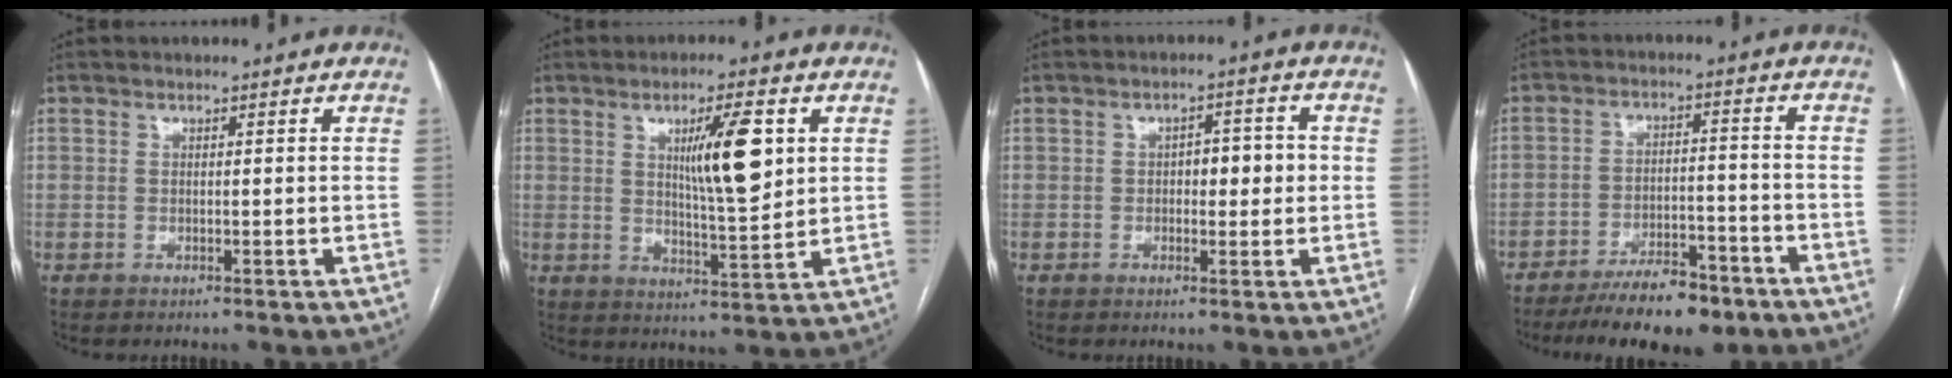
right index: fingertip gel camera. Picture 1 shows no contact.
{"total": 9.5, "force": [2.9, 1.2, 8.9], "torque": [-0.145, -0.004, 0.050]}
{"total": 4.4, "force": [0.1, 2.0, 3.9], "torque": [-0.052, 0.016, 0.002]}
{"total": 11.5, "force": [-9.0, 3.3, 6.3], "torque": [-0.096, 0.001, -0.147]}